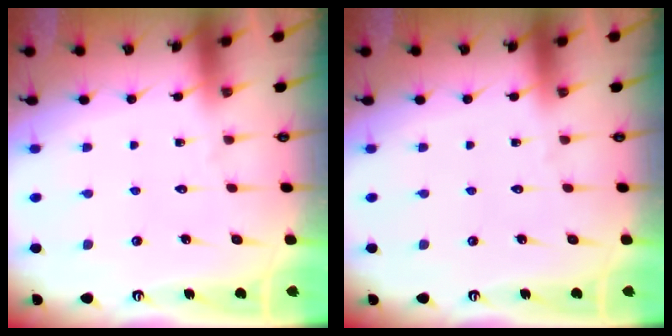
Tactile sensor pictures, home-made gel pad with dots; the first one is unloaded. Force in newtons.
{"total": 0.0}